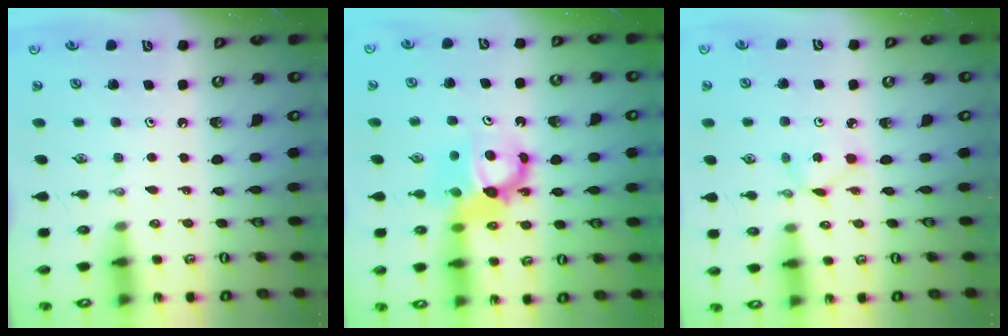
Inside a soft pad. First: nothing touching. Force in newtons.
{"total": 9.1, "press": 9.1, "slide": 0.8}
{"total": 2.3, "press": 2.3, "slide": 0.3}